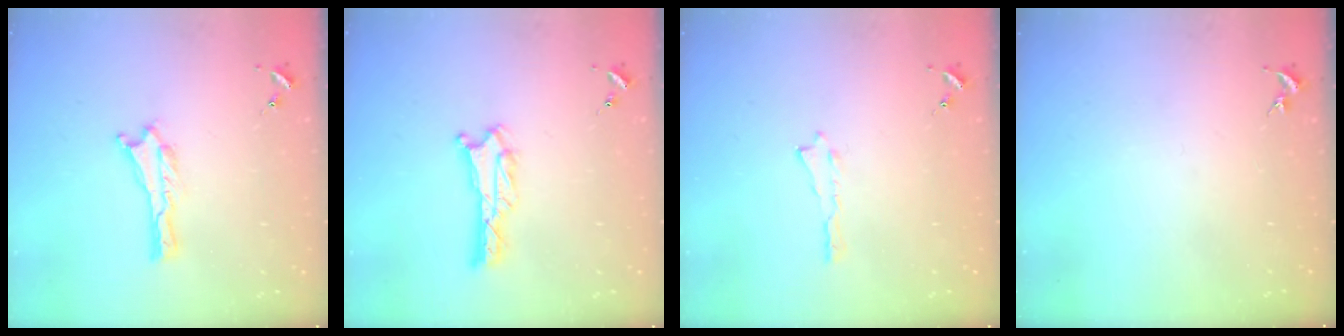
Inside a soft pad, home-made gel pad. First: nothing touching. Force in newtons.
{"total": 1.4, "press": 1.4, "slide": 0.1}
{"total": 0.0}
{"total": 0.0}